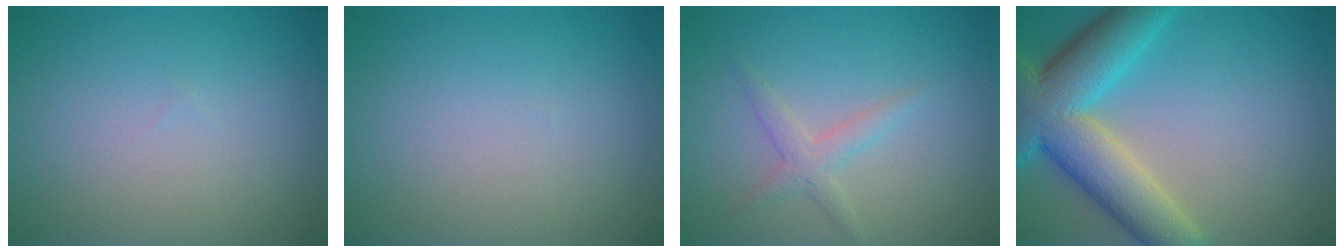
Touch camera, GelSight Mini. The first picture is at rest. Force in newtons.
{"total": 0.0}
{"total": 1.8, "press": 1.8, "slide": 0.0}
{"total": 9.8, "press": 9.8, "slide": 0.6}